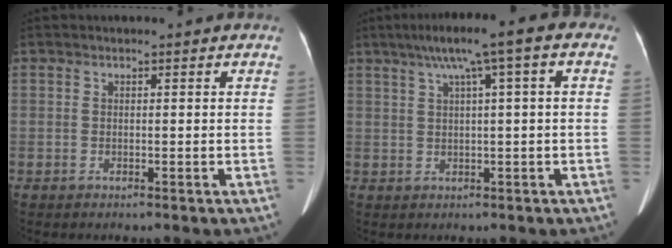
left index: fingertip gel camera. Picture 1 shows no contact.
{"total": 8.5, "force": [3.6, 0.5, 7.7], "torque": [-0.126, 0.038, 0.051]}